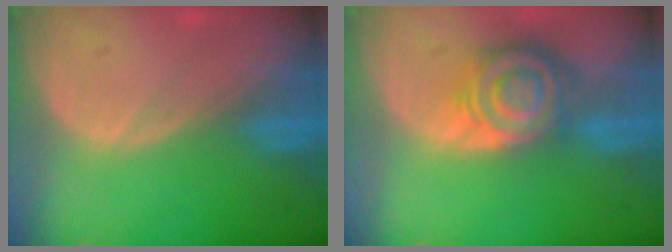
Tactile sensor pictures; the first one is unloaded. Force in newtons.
{"total": 8.6, "press": 7.4, "slide": 4.3}